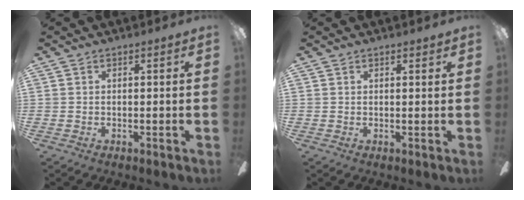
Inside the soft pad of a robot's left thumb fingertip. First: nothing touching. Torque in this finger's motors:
{"motor_torque": [-0.29, -0.35, 0.06, -0.02, 0.01]}